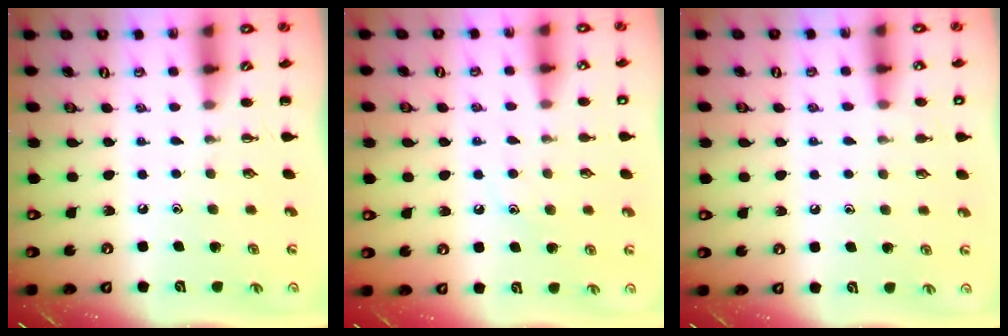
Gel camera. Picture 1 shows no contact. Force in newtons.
{"total": 8.4, "press": 8.2, "slide": 1.4}
{"total": 7.4, "press": 7.0, "slide": 2.2}